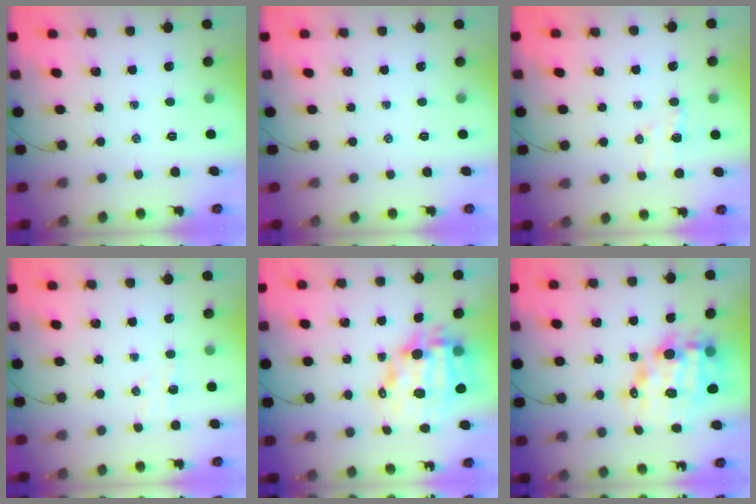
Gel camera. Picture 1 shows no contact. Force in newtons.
{"total": 0.0}
{"total": 5.5, "press": 5.4, "slide": 0.9}
{"total": 4.3, "press": 4.2, "slide": 1.0}
{"total": 13.5, "press": 13.1, "slide": 3.5}
{"total": 14.3, "press": 13.9, "slide": 3.2}